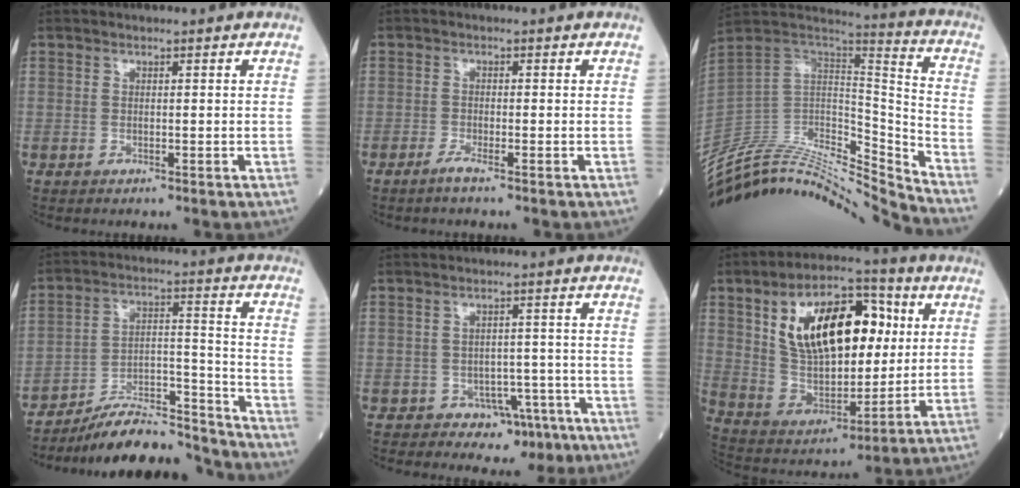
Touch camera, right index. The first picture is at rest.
{"total": 1.7, "force": [-1.2, -0.2, 1.1], "torque": [-0.029, -0.004, -0.027]}
{"total": 27.0, "force": [-26.0, 1.5, 7.3], "torque": [-0.140, 0.006, -0.417]}
{"total": 15.1, "force": [-14.6, 1.5, 3.6], "torque": [-0.052, 0.038, -0.243]}
{"total": 5.8, "force": [-3.5, 4.6, 0.8], "torque": [0.010, 0.018, -0.043]}
{"total": 20.0, "force": [5.6, 9.6, 16.7], "torque": [-0.299, 0.035, 0.099]}